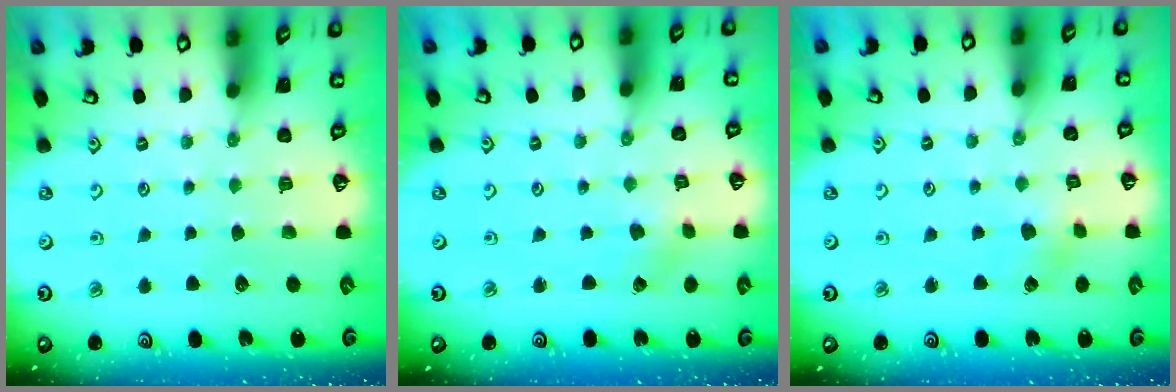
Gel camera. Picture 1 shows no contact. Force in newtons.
{"total": 0.8, "press": 0.7, "slide": 0.2}
{"total": 2.5, "press": 2.4, "slide": 0.7}